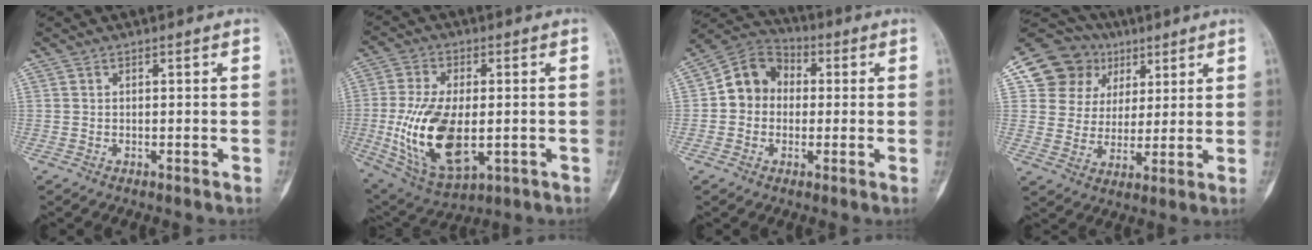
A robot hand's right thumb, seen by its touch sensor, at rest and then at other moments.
{"total": 17.6, "force": [-2.3, 9.5, 14.7], "torque": [-0.276, -0.005, -0.023]}
{"total": 9.8, "force": [0.0, 8.6, 4.8], "torque": [-0.056, 0.029, -0.017]}
{"total": 14.6, "force": [6.0, 12.9, 3.1], "torque": [-0.017, 0.015, 0.113]}